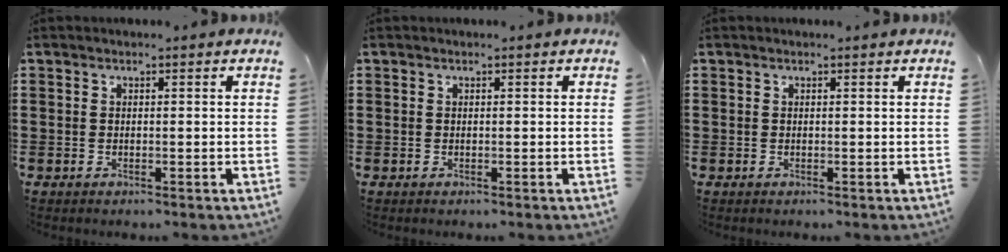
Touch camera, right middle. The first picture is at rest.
{"total": 0.0}
{"total": 0.0}